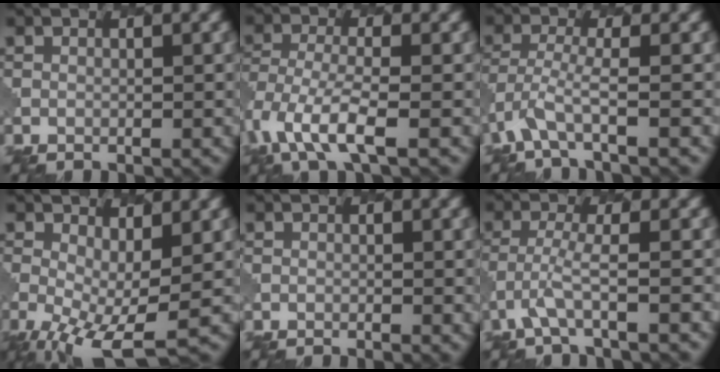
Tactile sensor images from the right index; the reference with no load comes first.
{"total": 5.0, "force": [-2.6, 1.9, 3.8], "torque": [-0.091, -0.014, -0.054]}
{"total": 3.0, "force": [-2.0, 0.5, 2.1], "torque": [-0.055, -0.012, -0.046]}
{"total": 6.8, "force": [-1.8, 2.8, 5.9], "torque": [-0.123, -0.023, -0.022]}
{"total": 0.7, "force": [-0.3, 0.3, 0.6], "torque": [-0.002, -0.001, -0.003]}
{"total": 2.4, "force": [-1.5, 0.1, 1.9], "torque": [-0.046, -0.001, -0.037]}